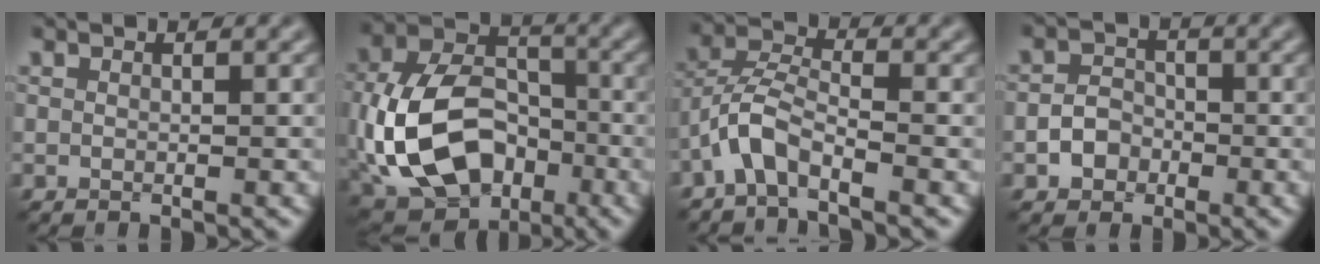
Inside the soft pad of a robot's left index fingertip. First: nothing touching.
{"total": 13.9, "force": [-3.3, 9.8, 9.3], "torque": [-0.198, -0.014, -0.059]}
{"total": 3.7, "force": [-2.5, 1.1, 2.5], "torque": [-0.055, 0.014, -0.059]}
{"total": 2.5, "force": [-1.3, 1.9, 1.0], "torque": [-0.012, 0.006, -0.026]}